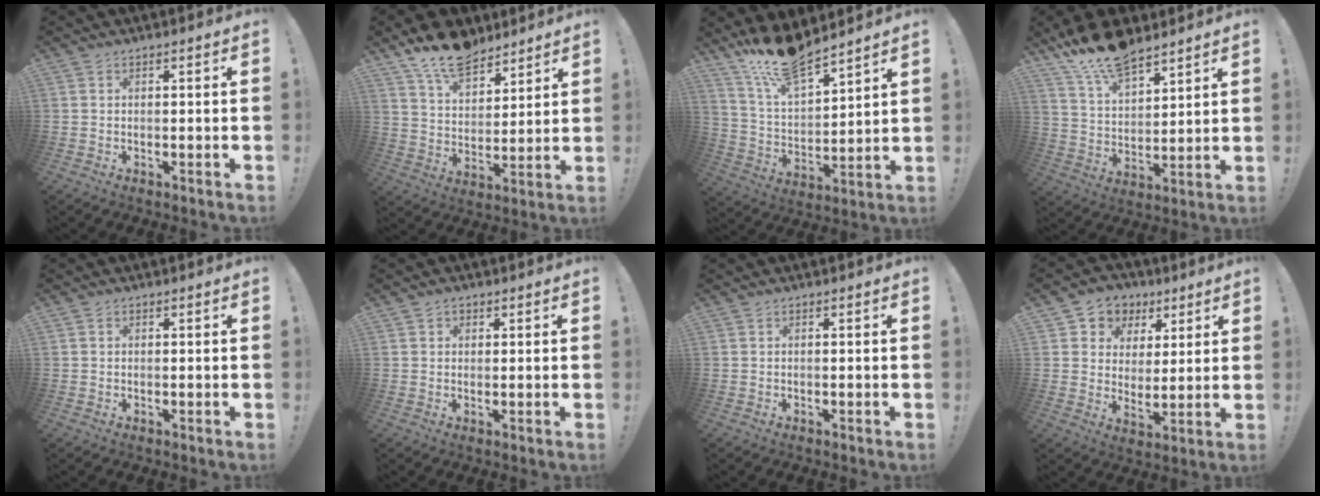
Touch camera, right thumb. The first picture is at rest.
{"total": 13.5, "force": [10.6, 6.4, 5.4], "torque": [-0.099, -0.069, 0.197]}
{"total": 15.7, "force": [13.6, 3.9, 7.0], "torque": [-0.154, -0.089, 0.245]}
{"total": 14.4, "force": [11.6, 5.5, 6.6], "torque": [-0.137, -0.072, 0.215]}
{"total": 0.5, "force": [0.1, 0.5, -0.1], "torque": [-0.001, 0.003, 0.002]}
{"total": 1.5, "force": [0.8, 1.2, 0.5], "torque": [0.003, -0.005, 0.011]}
{"total": 0.0}
{"total": 7.7, "force": [3.8, 6.6, 1.7], "torque": [-0.030, -0.031, 0.078]}